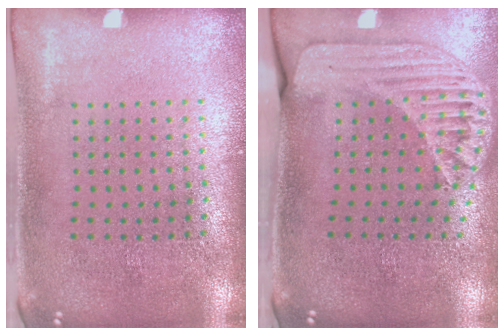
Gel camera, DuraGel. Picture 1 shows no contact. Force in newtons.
{"total": 1.8, "press": 1.6, "slide": 0.9}